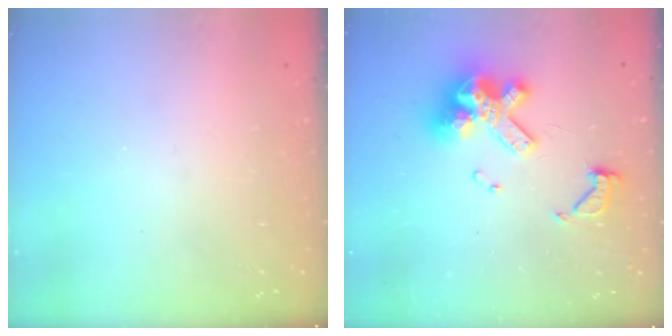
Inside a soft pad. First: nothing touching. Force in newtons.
{"total": 16.5, "press": 16.4, "slide": 1.8}